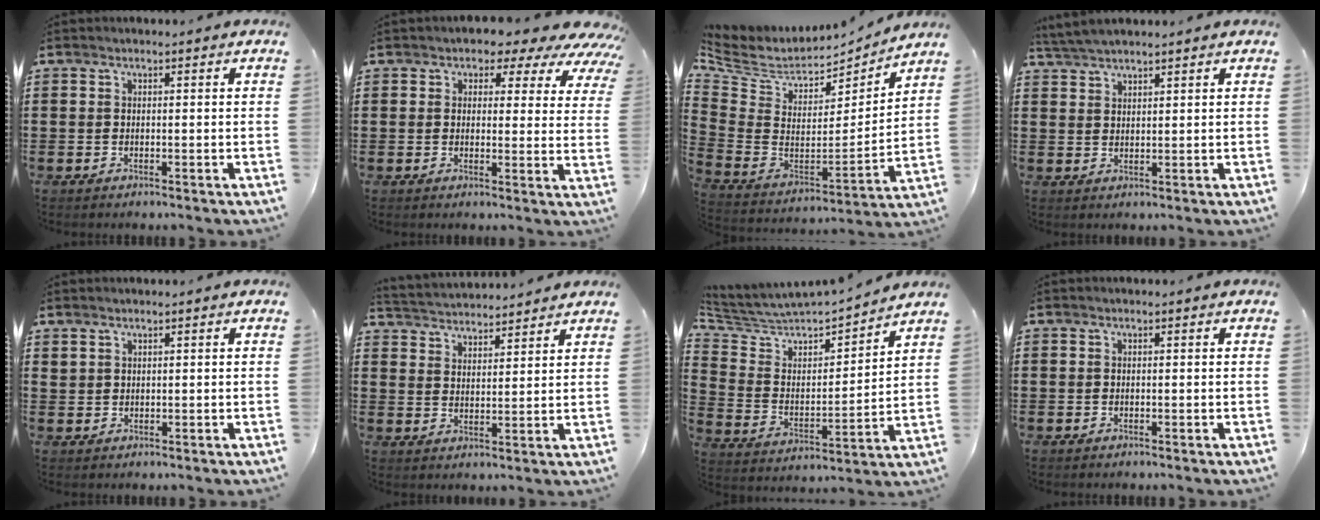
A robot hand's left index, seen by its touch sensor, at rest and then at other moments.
{"total": 3.9, "force": [2.9, 2.1, 1.4], "torque": [-0.024, -0.020, 0.041]}
{"total": 6.4, "force": [5.5, 2.5, 1.9], "torque": [-0.074, -0.045, 0.095]}
{"total": 3.1, "force": [3.0, 0.1, 0.9], "torque": [-0.024, 0.000, 0.058]}
{"total": 1.2, "force": [1.1, 0.4, 0.1], "torque": [-0.004, 0.000, 0.023]}
{"total": 3.4, "force": [3.4, 0.1, -0.4], "torque": [-0.008, -0.019, 0.060]}
{"total": 4.2, "force": [4.0, 1.3, 0.5], "torque": [-0.042, -0.039, 0.059]}
{"total": 0.0}